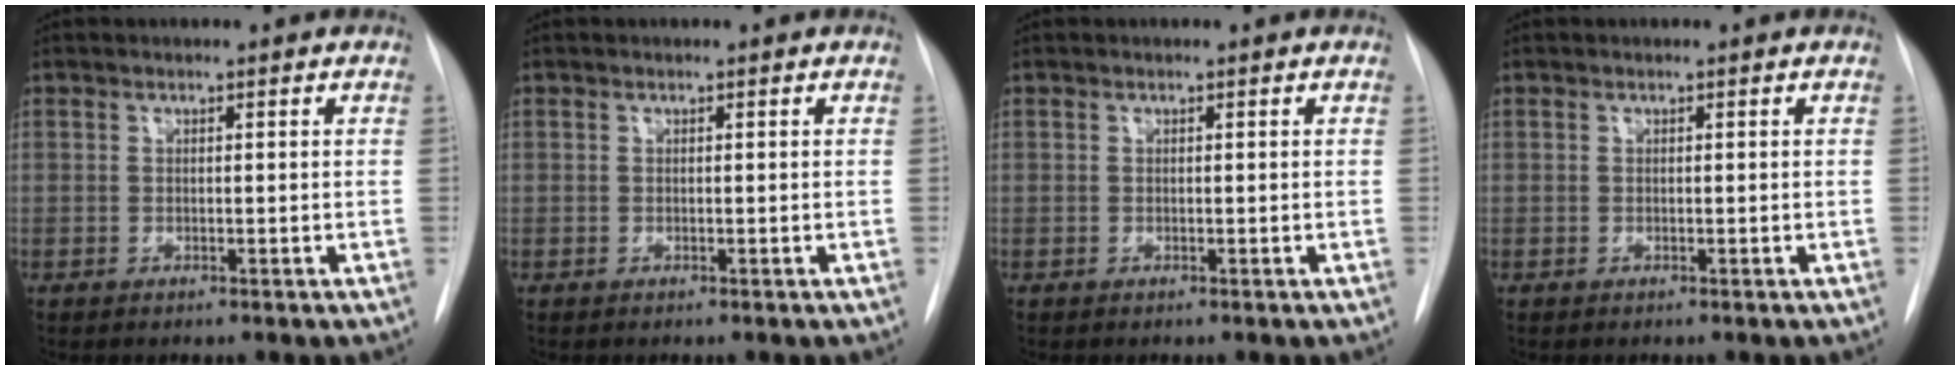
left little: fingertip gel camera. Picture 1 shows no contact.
{"total": 0.0}
{"total": 0.0}
{"total": 0.0}